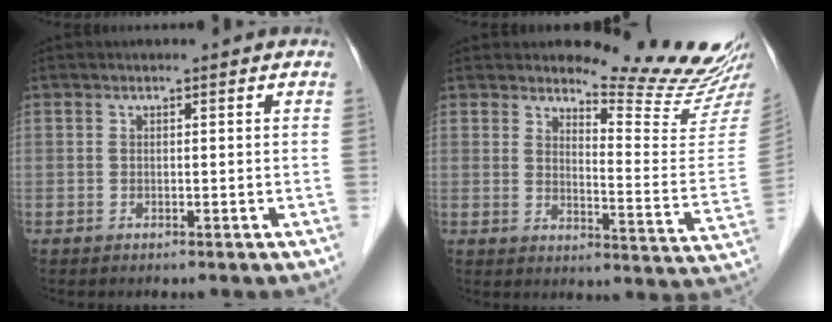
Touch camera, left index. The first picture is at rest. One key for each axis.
{"total": 13.8, "fx": 13.3, "fy": -0.6, "fz": 3.5, "tx": -0.047, "ty": -0.111, "tz": 0.154}